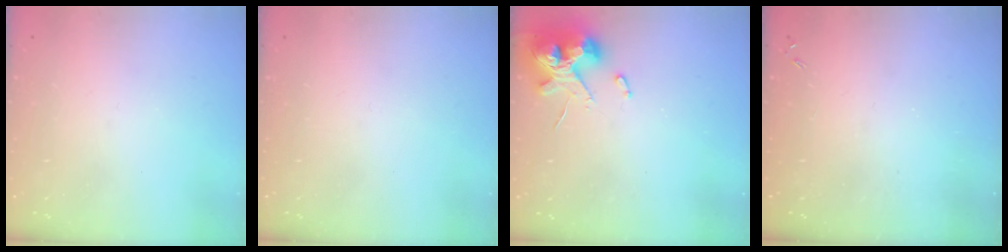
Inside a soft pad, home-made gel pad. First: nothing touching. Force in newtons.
{"total": 0.0}
{"total": 12.7, "press": 12.5, "slide": 2.0}
{"total": 0.0}